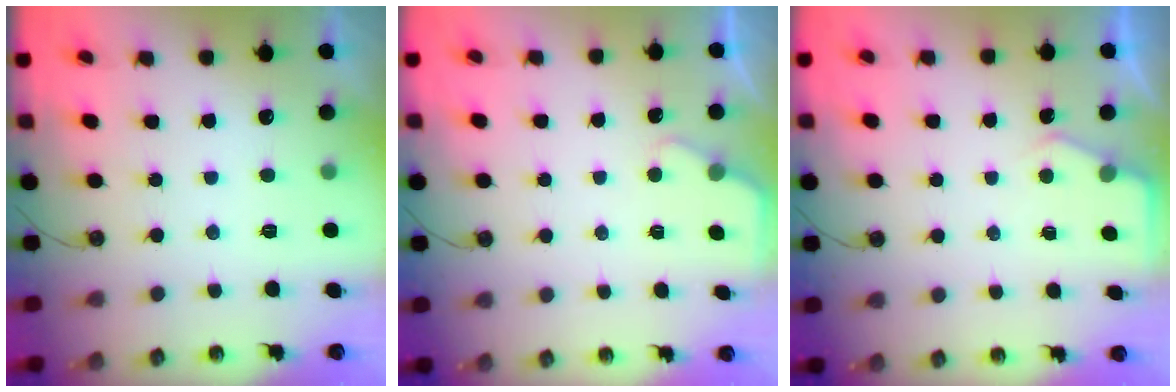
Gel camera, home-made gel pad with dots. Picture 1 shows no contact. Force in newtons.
{"total": 1.7, "press": 1.7, "slide": 0.3}
{"total": 3.2, "press": 3.1, "slide": 0.5}